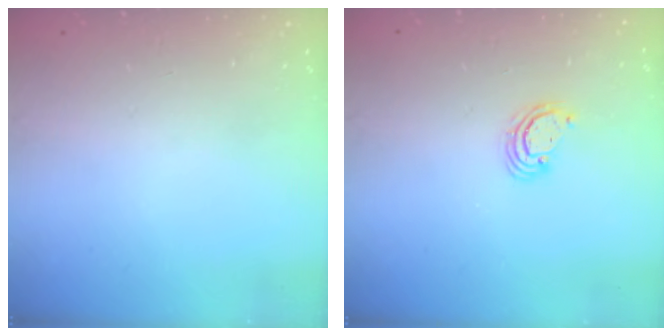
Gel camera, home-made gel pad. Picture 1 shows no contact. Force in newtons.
{"total": 2.5, "press": 2.5, "slide": 0.2}